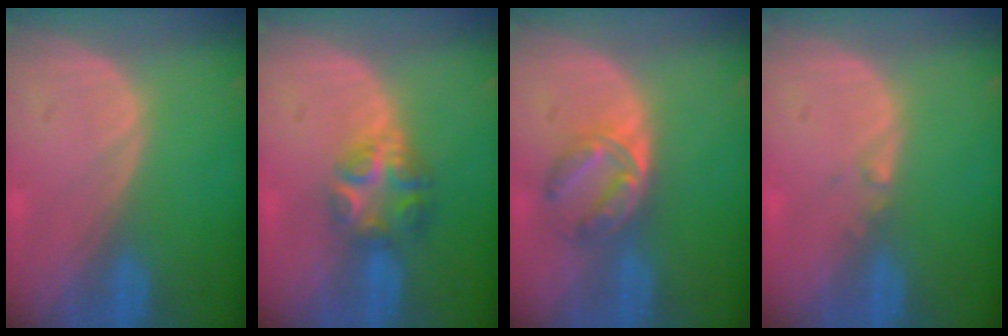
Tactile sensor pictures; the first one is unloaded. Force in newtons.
{"total": 6.1, "press": 5.4, "slide": 2.8}
{"total": 5.7, "press": 5.4, "slide": 1.6}
{"total": 0.7, "press": 0.6, "slide": 0.4}